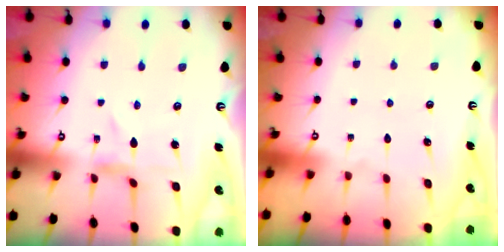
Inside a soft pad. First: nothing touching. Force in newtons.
{"total": 1.6, "press": 1.6, "slide": 0.1}